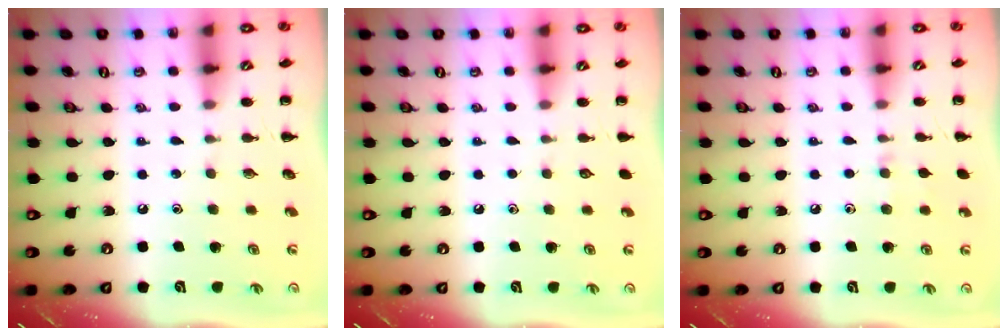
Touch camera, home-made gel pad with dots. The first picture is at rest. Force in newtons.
{"total": 0.0}
{"total": 4.9, "press": 4.6, "slide": 1.7}